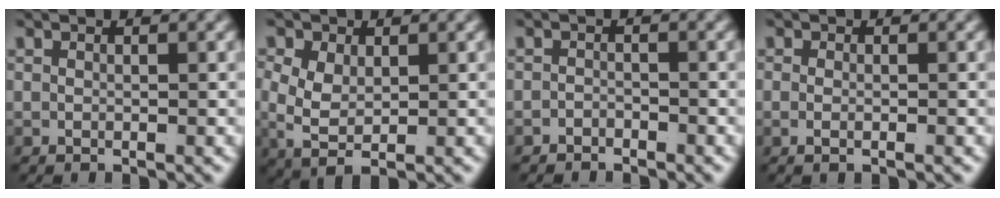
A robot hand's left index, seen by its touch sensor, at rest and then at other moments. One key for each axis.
{"total": 5.7, "fx": -0.3, "fy": 4.4, "fz": 3.7, "tx": -0.099, "ty": -0.028, "tz": 0.010}
{"total": 1.7, "fx": -1.7, "fy": 0.1, "fz": -0.3, "tx": 0.008, "ty": -0.013, "tz": -0.023}
{"total": 1.0, "fx": -0.5, "fy": 0.0, "fz": 0.8, "tx": -0.020, "ty": -0.007, "tz": -0.006}